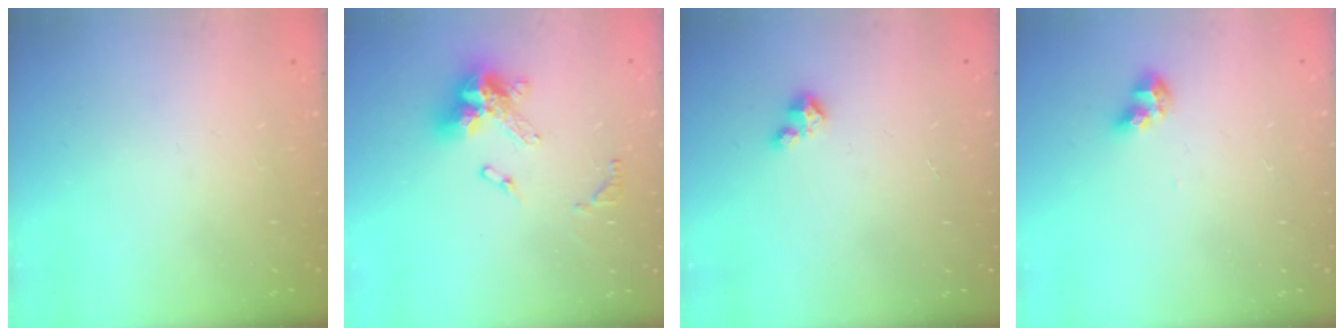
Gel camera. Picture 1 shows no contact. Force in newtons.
{"total": 12.8, "press": 12.7, "slide": 1.4}
{"total": 1.5, "press": 1.5, "slide": 0.2}
{"total": 5.4, "press": 5.3, "slide": 1.1}